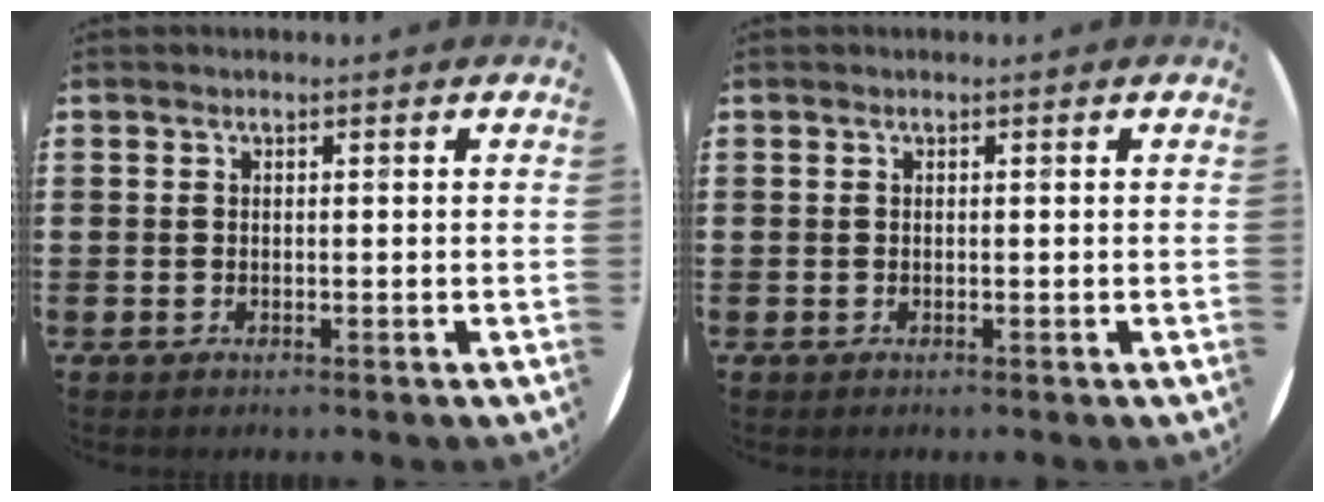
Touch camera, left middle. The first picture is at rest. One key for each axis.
{"total": 0.0}